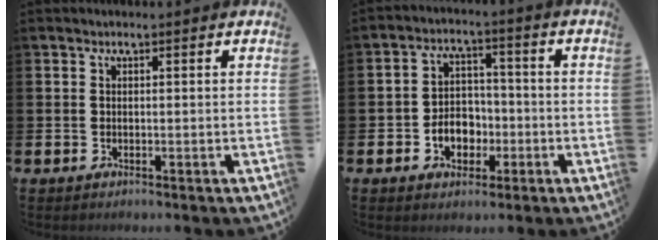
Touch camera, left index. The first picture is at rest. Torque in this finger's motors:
{"motor_torque": [0.55, 0.44, 0.30, 0.07]}